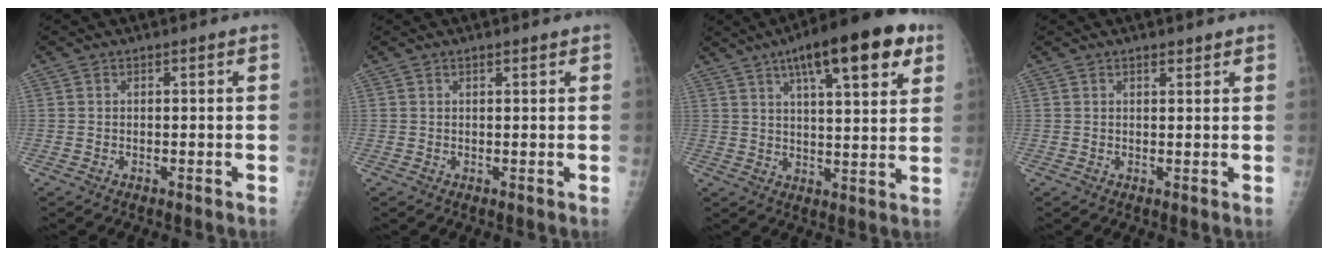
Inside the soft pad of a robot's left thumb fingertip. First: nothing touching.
{"total": 0.8, "force": [0.6, 0.2, 0.5], "torque": [-0.007, -0.001, 0.009]}
{"total": 17.6, "force": [9.2, 5.0, 14.1], "torque": [-0.185, -0.013, 0.131]}
{"total": 1.4, "force": [1.1, 0.6, 0.7], "torque": [-0.006, -0.006, 0.015]}